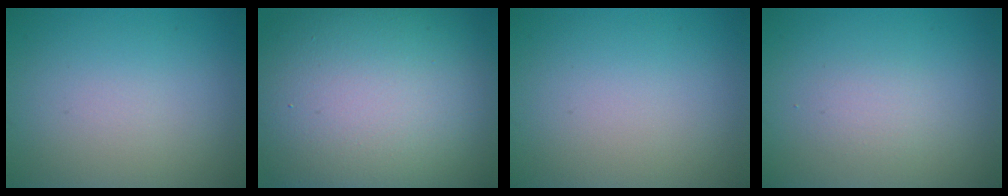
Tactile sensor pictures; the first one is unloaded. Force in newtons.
{"total": 17.8, "press": 17.8, "slide": 0.6}
{"total": 0.0}
{"total": 1.3, "press": 1.3, "slide": 0.1}